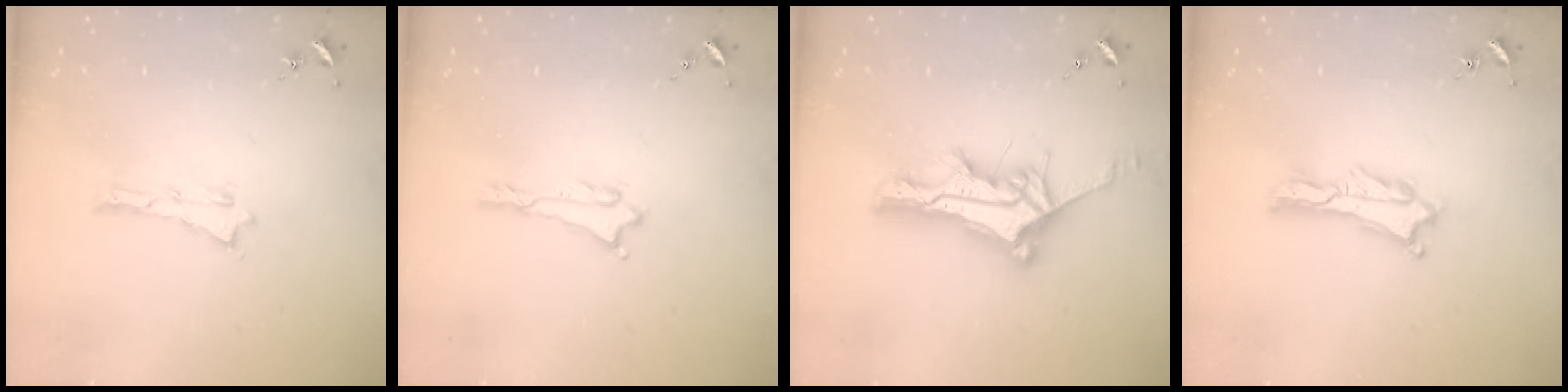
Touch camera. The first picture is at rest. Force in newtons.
{"total": 0.0}
{"total": 10.8, "press": 10.7, "slide": 0.8}
{"total": 1.4, "press": 1.4, "slide": 0.3}